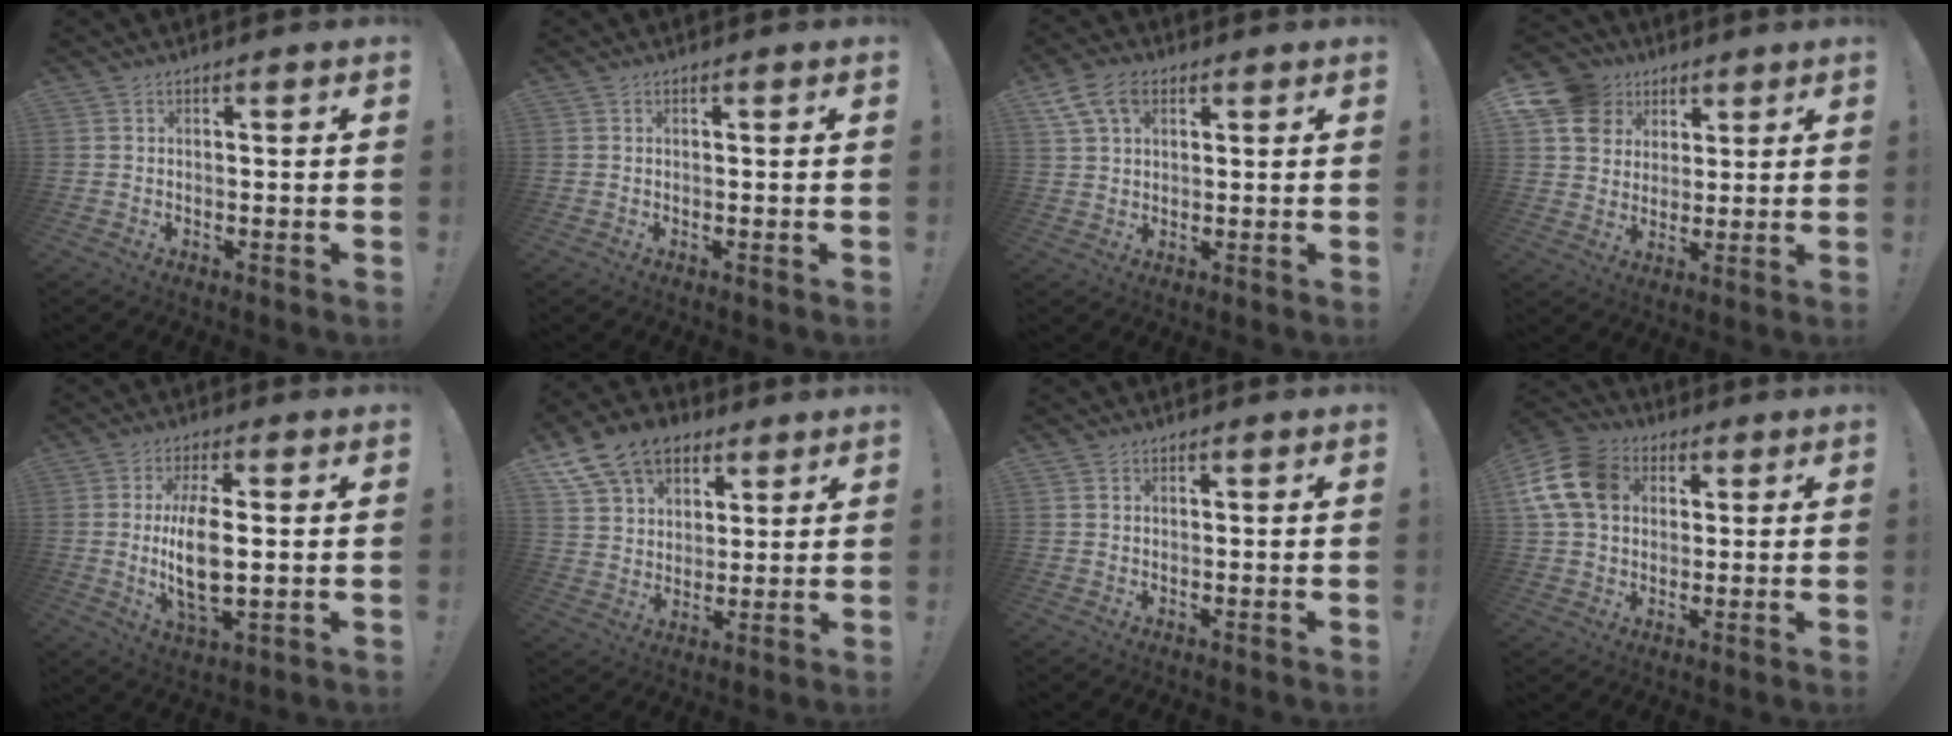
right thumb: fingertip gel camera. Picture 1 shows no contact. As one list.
[{"total": 0.0}, {"total": 9.3, "force": [4.3, 6.0, 5.6], "torque": [-0.107, -0.001, 0.084]}, {"total": 12.7, "force": [5.5, 10.6, 4.4], "torque": [-0.062, -0.025, 0.113]}, {"total": 11.9, "force": [0.4, 4.5, 11.0], "torque": [-0.226, -0.019, -0.002]}, {"total": 15.0, "force": [8.8, 10.5, 6.2], "torque": [-0.095, -0.048, 0.168]}, {"total": 0.7, "force": [0.5, 0.5, 0.2], "torque": [-0.001, 0.000, 0.009]}, {"total": 15.5, "force": [4.4, 12.0, 8.8], "torque": [-0.159, -0.003, 0.091]}]